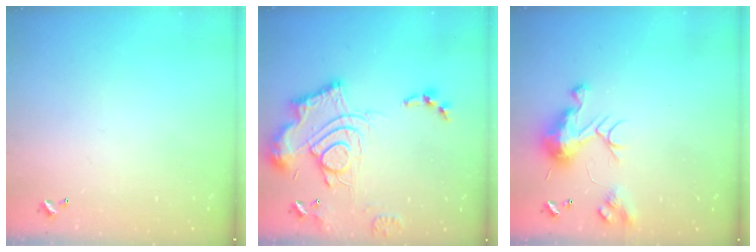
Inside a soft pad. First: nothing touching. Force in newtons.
{"total": 19.5, "press": 19.4, "slide": 2.0}
{"total": 9.0, "press": 9.0, "slide": 0.5}